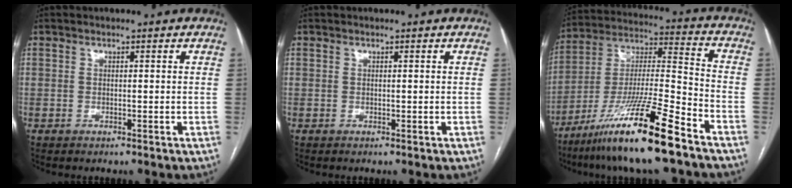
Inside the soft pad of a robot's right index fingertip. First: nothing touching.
{"total": 0.0}
{"total": 18.2, "force": [-12.4, 0.1, 13.4], "torque": [-0.279, -0.030, -0.227]}